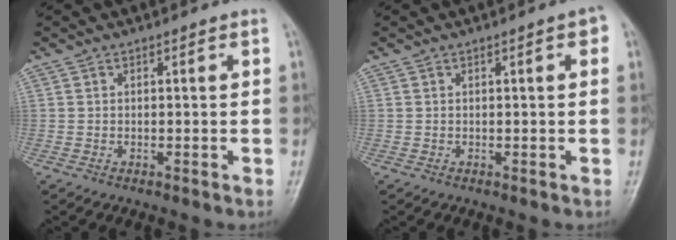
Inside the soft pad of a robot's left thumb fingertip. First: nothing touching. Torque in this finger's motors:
{"motor_torque": [-0.01, 0.03, -0.07, -0.03, 0.00]}